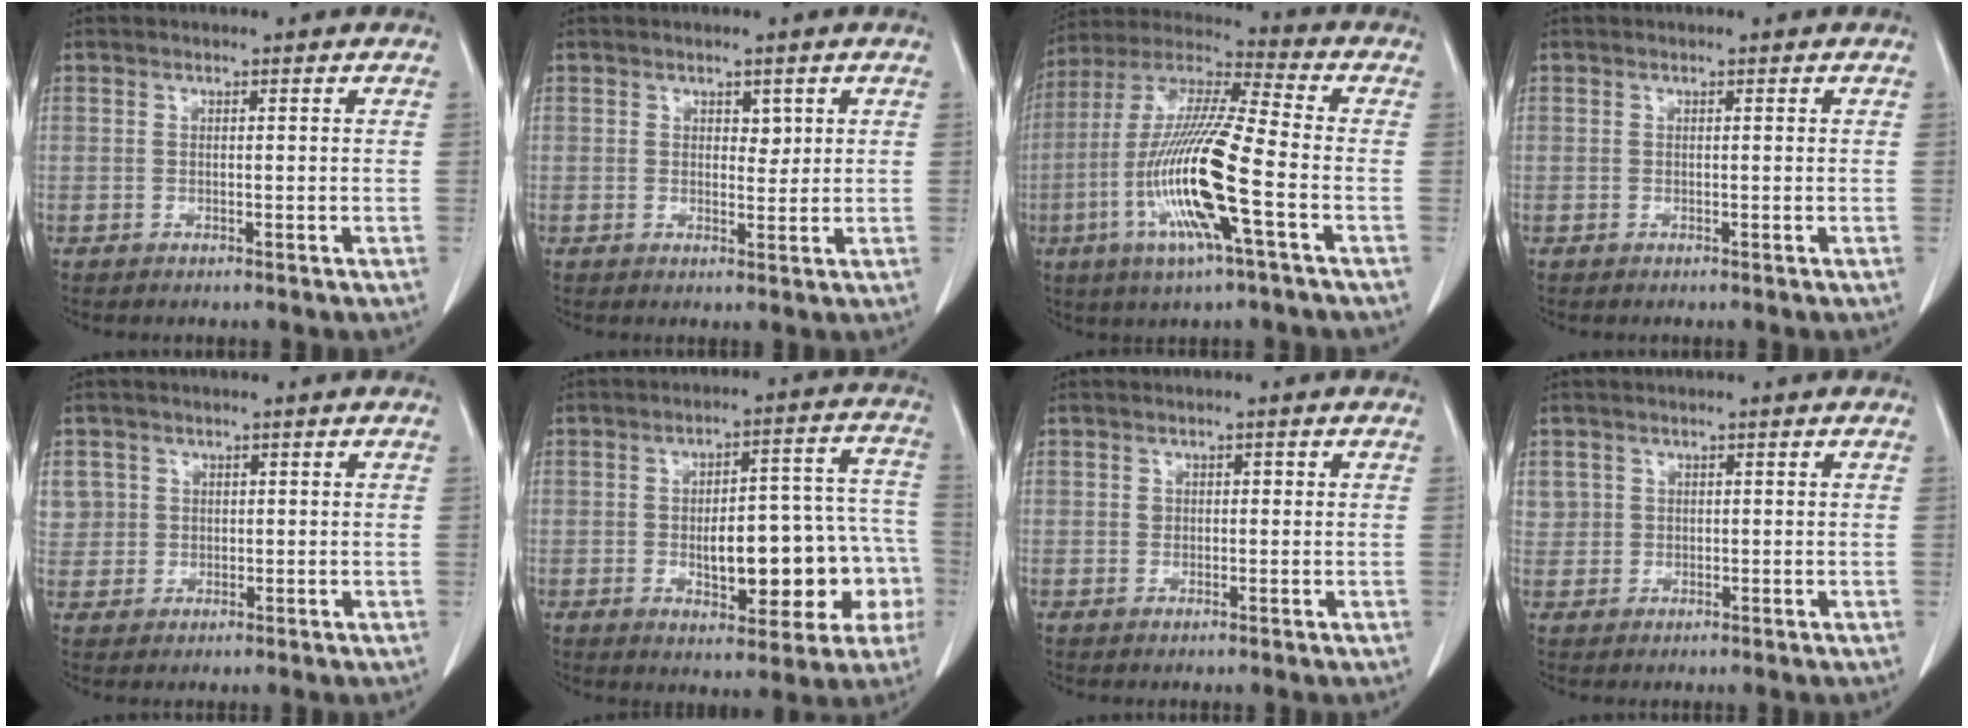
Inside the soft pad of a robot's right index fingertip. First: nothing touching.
{"total": 1.9, "force": [0.9, 1.2, 1.2], "torque": [-0.012, -0.005, 0.013]}
{"total": 17.0, "force": [-5.0, 0.8, 16.3], "torque": [-0.336, -0.013, -0.101]}
{"total": 0.0}
{"total": 4.2, "force": [1.4, 3.9, 0.1], "torque": [0.010, 0.007, 0.031]}
{"total": 14.5, "force": [-3.0, 6.4, 12.6], "torque": [-0.145, 0.041, -0.024]}
{"total": 1.1, "force": [0.2, 1.0, 0.5], "torque": [-0.011, 0.008, 0.004]}
{"total": 2.0, "force": [0.8, 1.8, 0.0], "torque": [0.016, 0.003, 0.009]}